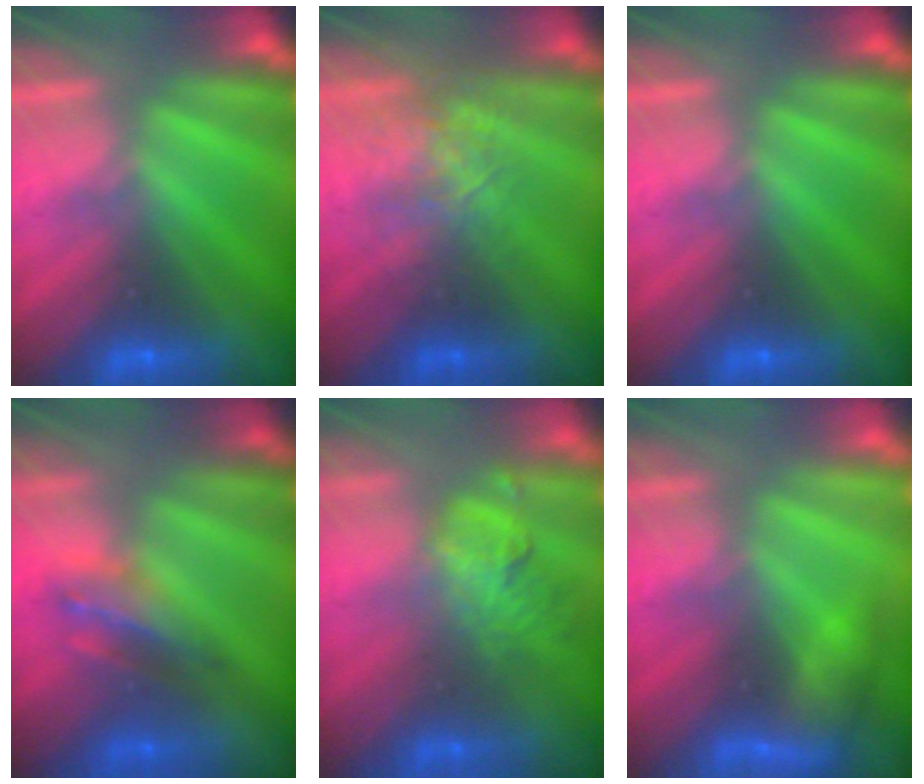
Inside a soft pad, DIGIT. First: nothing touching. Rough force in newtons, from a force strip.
{"total": 2.6}
{"total": 0.0}
{"total": 2.9}
{"total": 1.8}
{"total": 3.5}